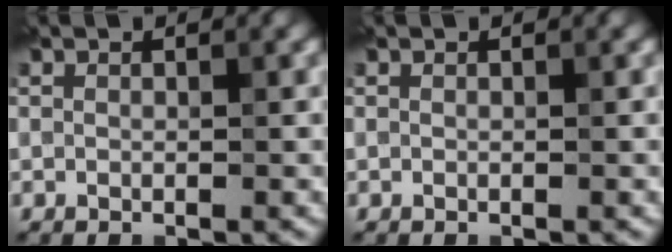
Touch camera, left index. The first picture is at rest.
{"total": 0.0}